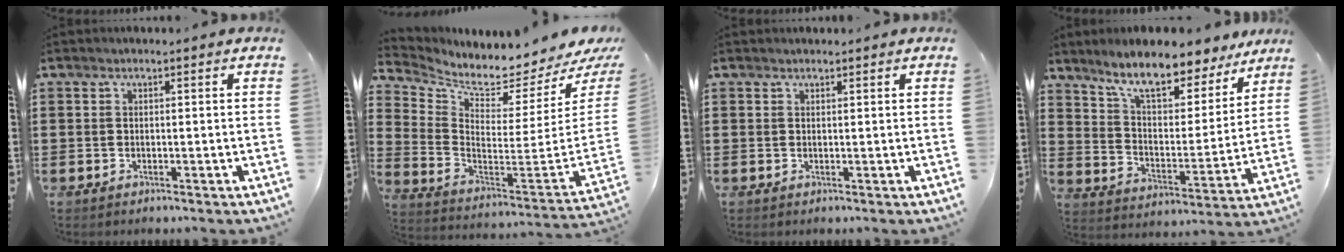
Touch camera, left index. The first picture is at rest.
{"total": 3.3, "force": [3.0, 0.5, 1.3], "torque": [-0.042, -0.065, 0.040]}
{"total": 0.6, "force": [0.5, 0.2, -0.3], "torque": [0.004, 0.000, 0.010]}
{"total": 9.3, "force": [8.1, 1.9, 4.1], "torque": [-0.099, -0.053, 0.138]}